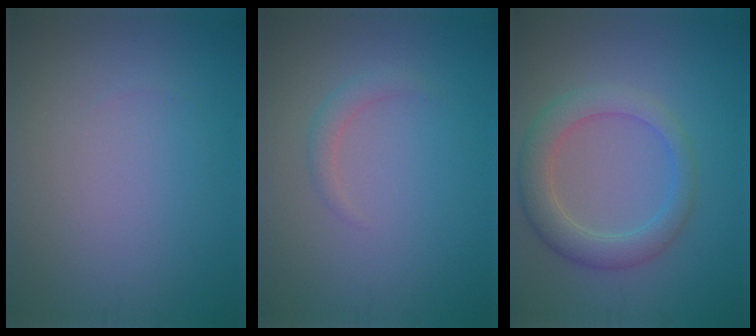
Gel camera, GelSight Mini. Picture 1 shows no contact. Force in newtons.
{"total": 1.2, "press": 1.2, "slide": 0.1}
{"total": 4.4, "press": 4.4, "slide": 0.4}